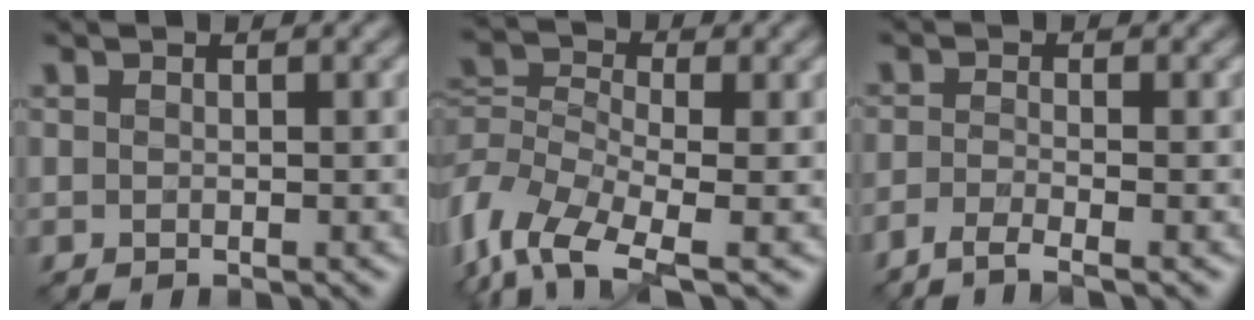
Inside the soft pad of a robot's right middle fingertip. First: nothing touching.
{"total": 7.6, "force": [-4.4, 3.5, 5.0], "torque": [-0.109, -0.006, -0.100]}
{"total": 2.4, "force": [-1.9, 0.1, 1.4], "torque": [-0.033, -0.007, -0.051]}